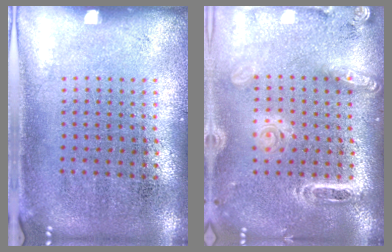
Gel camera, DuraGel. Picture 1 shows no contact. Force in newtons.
{"total": 2.1, "press": 1.8, "slide": 1.0}